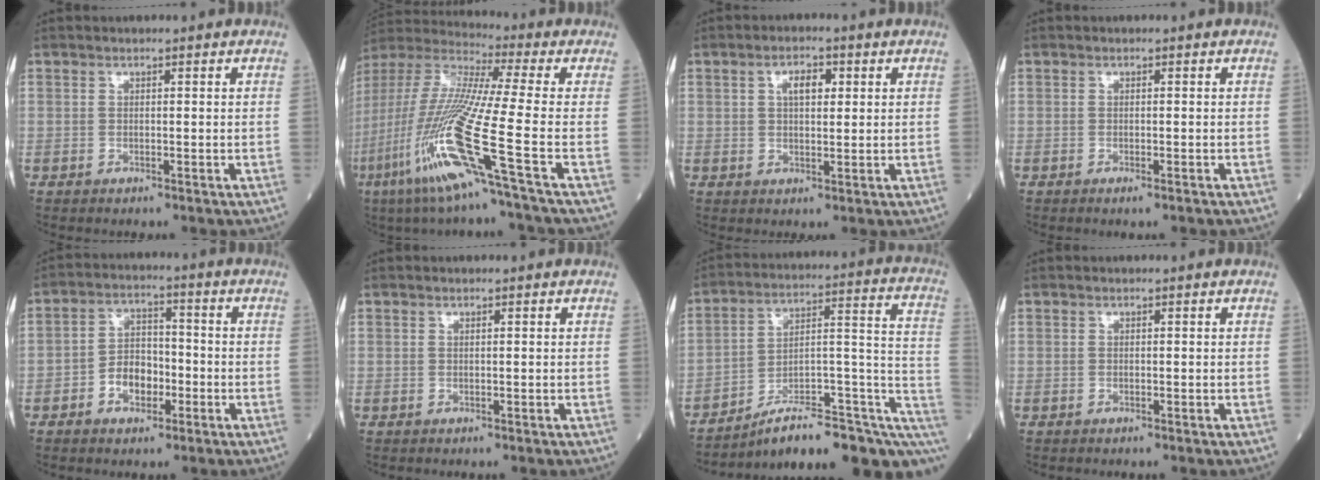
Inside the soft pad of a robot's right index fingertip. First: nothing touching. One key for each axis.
{"total": 19.8, "fx": -8.2, "fy": -1.5, "fz": 18.0, "tx": -0.402, "ty": -0.045, "tz": -0.174}
{"total": 3.8, "fx": 1.3, "fy": 1.7, "fz": 3.1, "tx": -0.054, "ty": 0.007, "tz": 0.020}
{"total": 1.0, "fx": -0.7, "fy": 0.0, "fz": 0.6, "tx": -0.012, "ty": -0.002, "tz": -0.011}
{"total": 6.2, "fx": -2.3, "fy": 3.9, "fz": 4.2, "tx": -0.076, "ty": 0.016, "tz": -0.043}
{"total": 0.0}
{"total": 18.5, "fx": -11.7, "fy": 4.9, "fz": 13.5, "tx": -0.120, "ty": 0.075, "tz": -0.165}
{"total": 0.0}